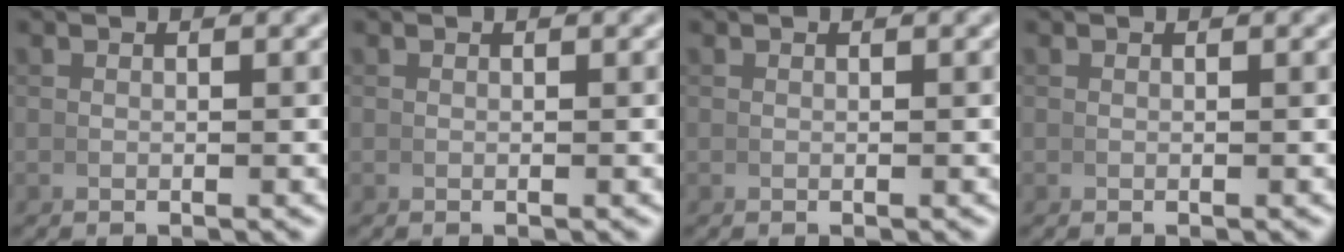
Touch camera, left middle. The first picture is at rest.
{"total": 0.0}
{"total": 0.0}
{"total": 0.0}